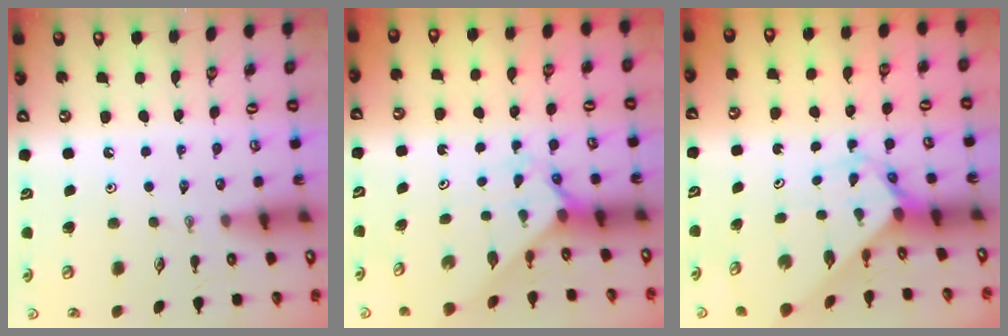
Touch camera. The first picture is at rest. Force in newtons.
{"total": 2.1, "press": 2.1, "slide": 0.2}
{"total": 2.6, "press": 2.6, "slide": 0.2}